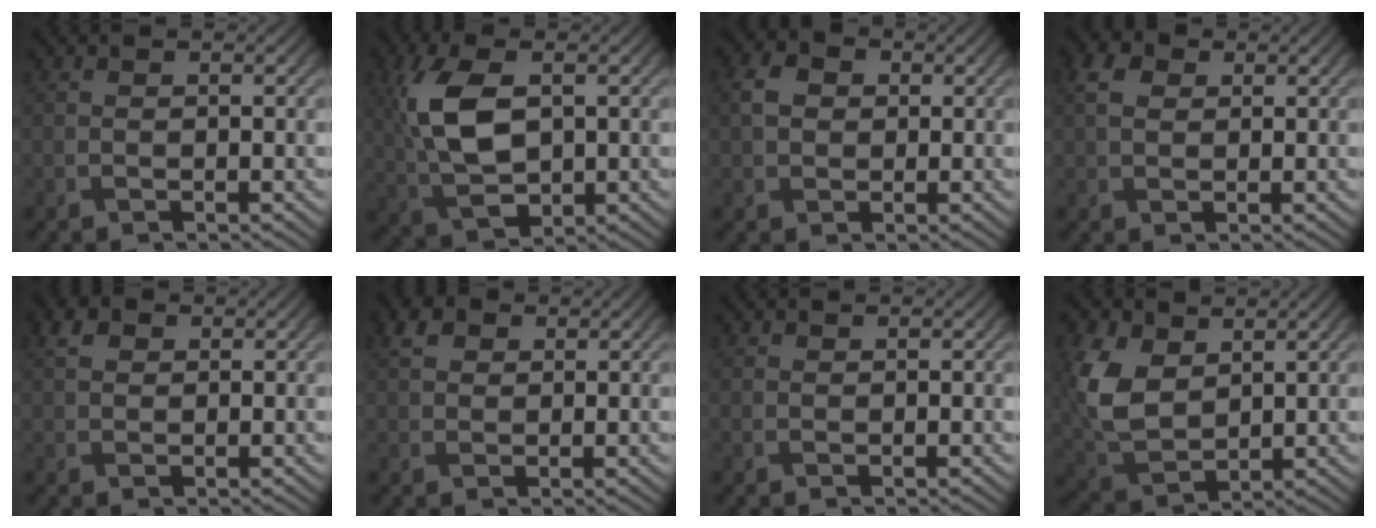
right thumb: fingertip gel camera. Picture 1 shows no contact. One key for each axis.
{"total": 9.9, "fx": 1.6, "fy": 5.6, "fz": 8.0, "tx": -0.196, "ty": 0.001, "tz": 0.031}
{"total": 3.5, "fx": 0.4, "fy": 2.9, "fz": 1.9, "tx": -0.049, "ty": 0.005, "tz": 0.000}
{"total": 3.4, "fx": 1.1, "fy": 2.5, "fz": 2.1, "tx": -0.052, "ty": 0.008, "tz": 0.014}
{"total": 2.5, "fx": 1.1, "fy": 1.7, "fz": 1.4, "tx": -0.032, "ty": 0.006, "tz": 0.018}
{"total": 3.0, "fx": 1.5, "fy": 2.2, "fz": 1.5, "tx": -0.036, "ty": 0.007, "tz": 0.025}
{"total": 0.7, "fx": 0.6, "fy": 0.1, "fz": 0.0, "tx": -0.003, "ty": 0.004, "tz": 0.016}
{"total": 9.4, "fx": 3.1, "fy": 6.3, "fz": 6.2, "tx": -0.182, "ty": 0.002, "tz": 0.068}